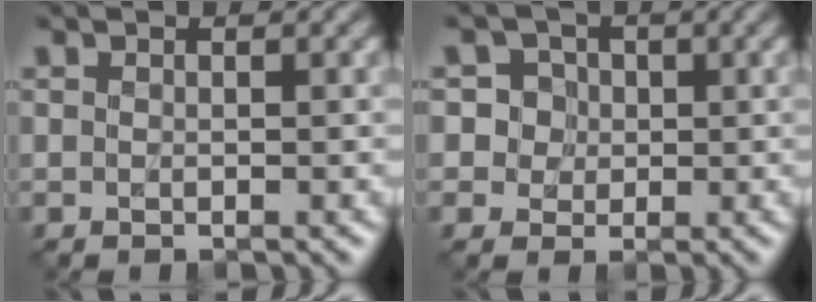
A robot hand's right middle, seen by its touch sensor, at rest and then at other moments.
{"total": 3.9, "force": [1.2, 3.5, 1.2], "torque": [0.000, 0.018, 0.009]}